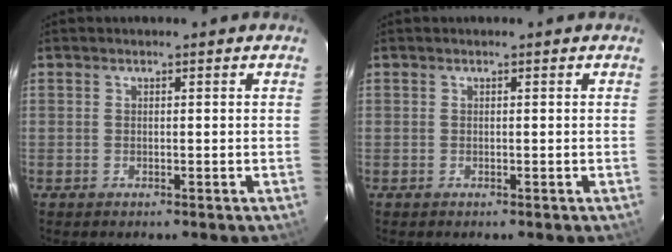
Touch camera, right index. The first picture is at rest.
{"total": 0.0}